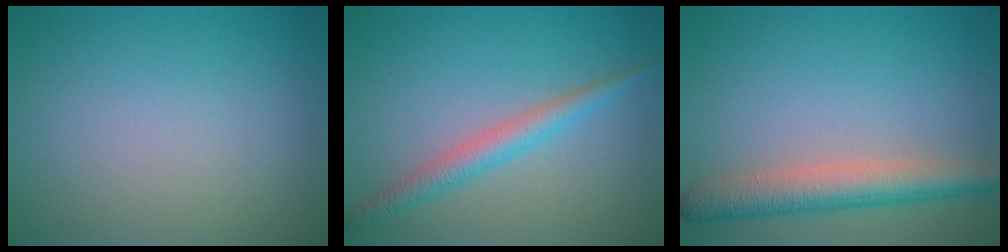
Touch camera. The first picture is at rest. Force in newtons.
{"total": 2.6, "press": 2.6, "slide": 0.0}
{"total": 4.9, "press": 4.9, "slide": 0.3}